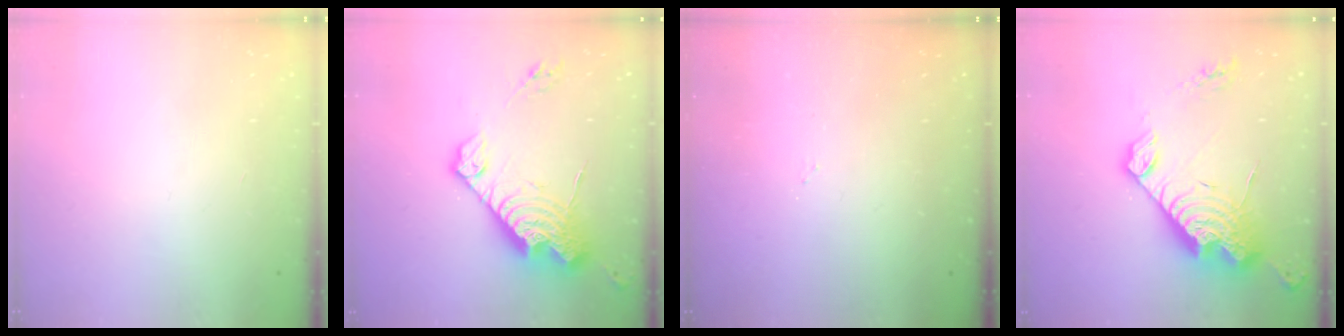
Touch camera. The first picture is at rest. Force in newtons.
{"total": 18.8, "press": 18.8, "slide": 1.6}
{"total": 2.7, "press": 2.7, "slide": 0.4}
{"total": 19.8, "press": 19.7, "slide": 1.8}